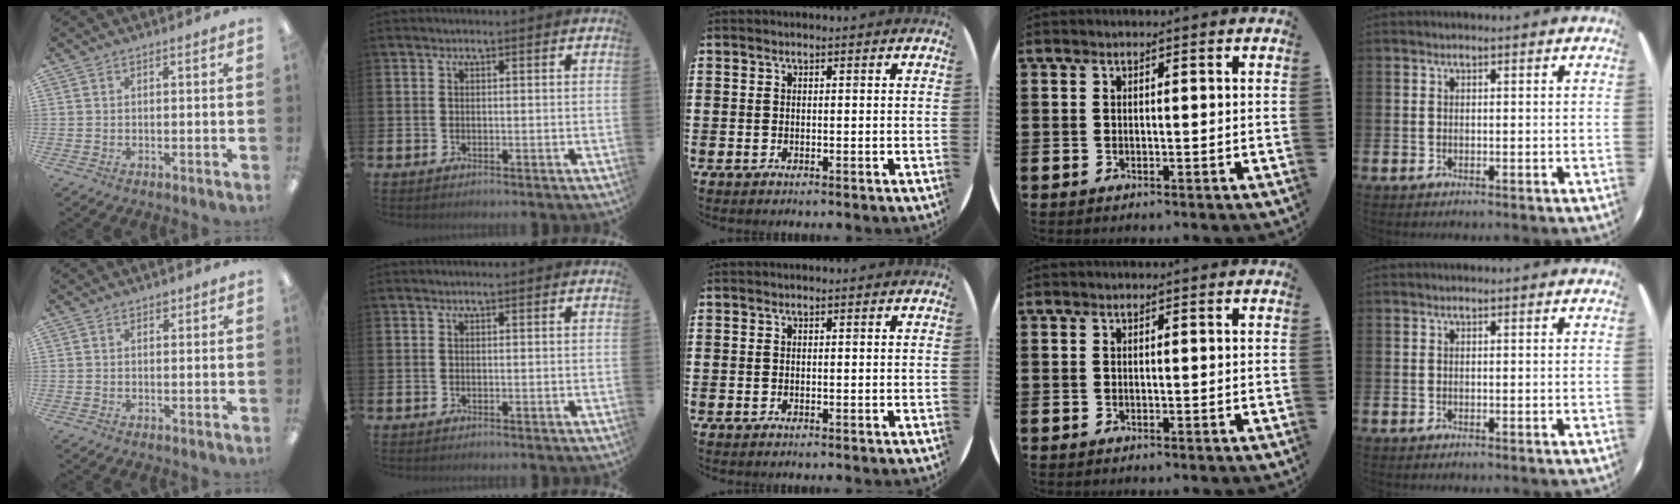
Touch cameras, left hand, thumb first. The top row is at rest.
{"thumb": {"total": 1.3, "force": [1.1, 0.7, 0.4], "torque": [0.000, -0.002, 0.018]}}